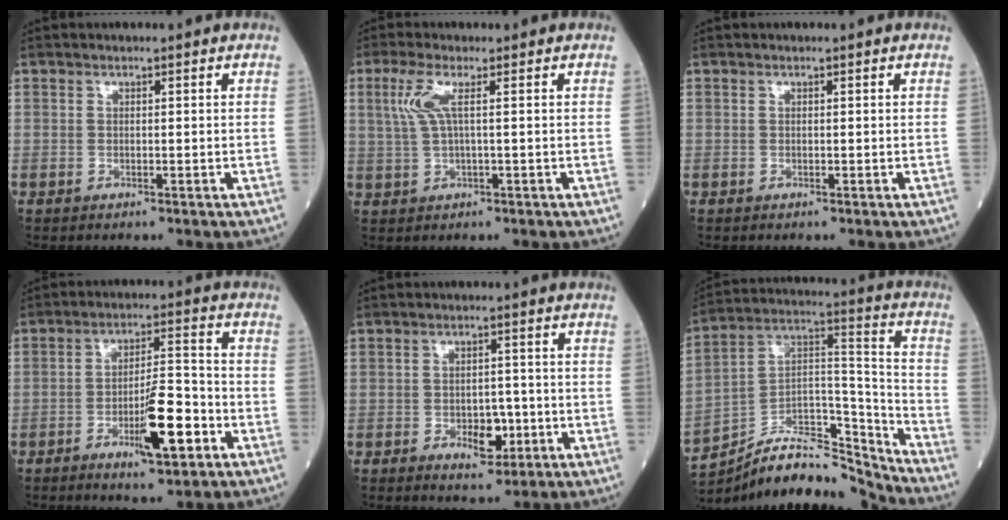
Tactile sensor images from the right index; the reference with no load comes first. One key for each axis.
{"total": 4.1, "fx": 1.2, "fy": 0.4, "fz": 3.9, "tx": -0.097, "ty": 0.012, "tz": 0.028}
{"total": 0.0}
{"total": 9.5, "fx": -4.1, "fy": 1.7, "fz": 8.4, "tx": -0.143, "ty": 0.001, "tz": -0.065}
{"total": 4.7, "fx": -1.8, "fy": 2.5, "fz": 3.5, "tx": -0.045, "ty": 0.003, "tz": -0.021}
{"total": 16.6, "fx": -15.8, "fy": 2.9, "fz": 4.4, "tx": -0.064, "ty": 0.056, "tz": -0.268}